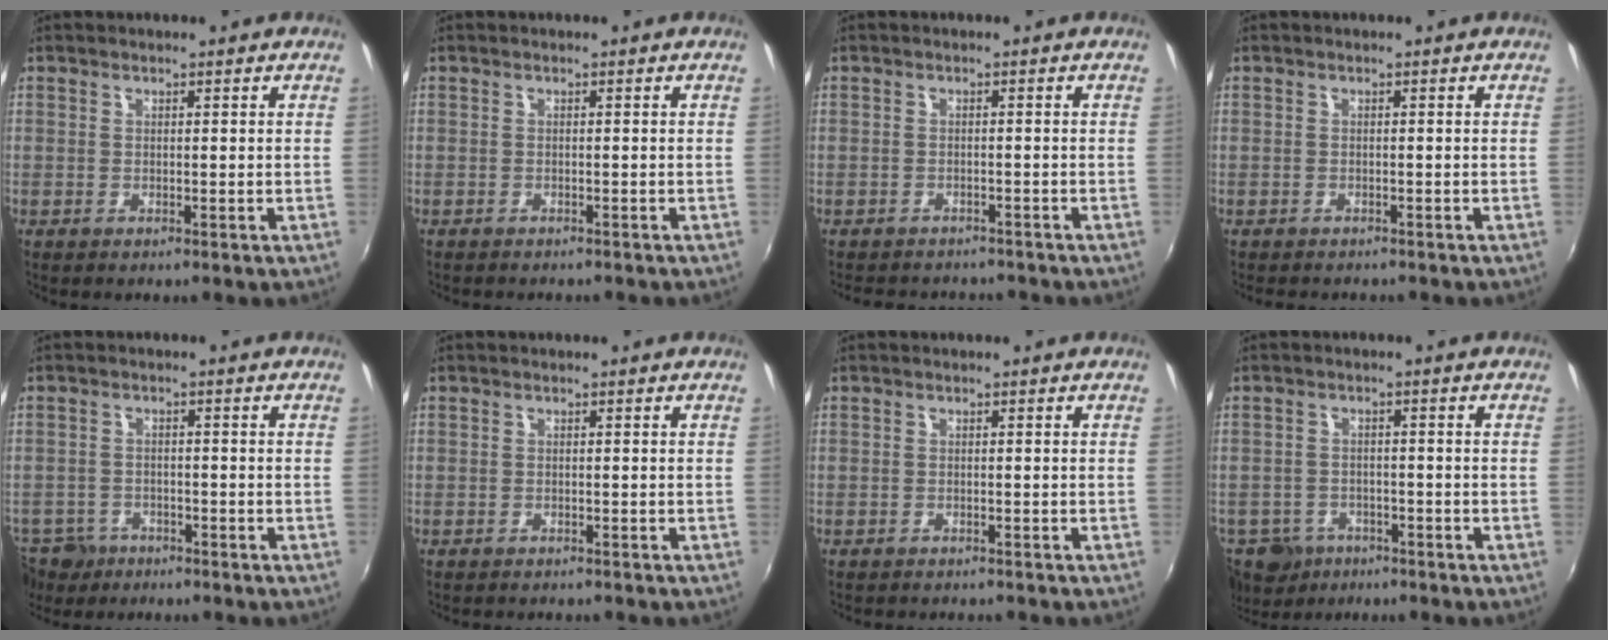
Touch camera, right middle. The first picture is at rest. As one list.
[{"total": 1.6, "force": [-1.5, 0.5, 0.3], "torque": [-0.012, -0.007, -0.021]}, {"total": 6.5, "force": [-5.7, 2.6, 1.7], "torque": [-0.044, -0.008, -0.083]}, {"total": 2.0, "force": [-1.8, 0.8, 0.4], "torque": [-0.015, -0.008, -0.029]}, {"total": 8.3, "force": [-5.6, 5.5, 2.7], "torque": [-0.086, -0.002, -0.093]}, {"total": 1.6, "force": [-1.5, 0.6, 0.2], "torque": [-0.011, -0.005, -0.024]}, {"total": 1.9, "force": [-1.8, 0.6, 0.3], "torque": [-0.014, -0.007, -0.029]}, {"total": 10.1, "force": [-6.6, 6.7, 3.6], "torque": [-0.105, -0.012, -0.105]}]